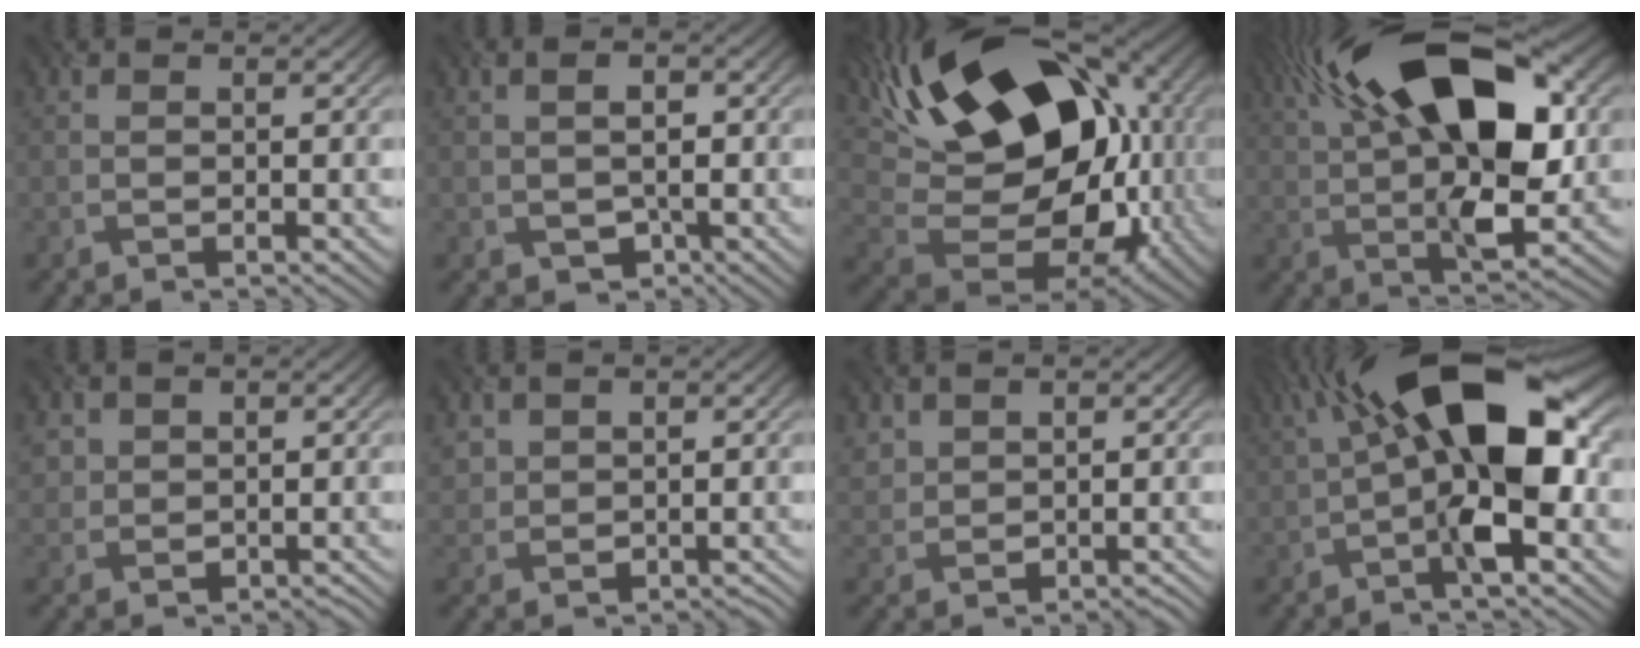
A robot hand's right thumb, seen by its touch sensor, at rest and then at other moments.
{"total": 3.6, "force": [-0.9, 2.6, 2.4], "torque": [-0.035, -0.002, -0.009]}
{"total": 20.6, "force": [5.2, 13.0, 15.1], "torque": [-0.279, 0.006, 0.102]}
{"total": 18.9, "force": [5.3, 8.4, 16.0], "torque": [-0.279, 0.046, 0.060]}
{"total": 3.3, "force": [0.5, 3.2, 0.8], "torque": [-0.018, -0.002, 0.009]}
{"total": 3.1, "force": [0.6, 2.9, 1.0], "torque": [-0.021, -0.010, 0.015]}
{"total": 2.6, "force": [0.9, 2.3, 0.7], "torque": [-0.019, -0.008, 0.020]}
{"total": 15.7, "force": [1.0, 6.4, 14.3], "torque": [-0.235, 0.033, 0.000]}